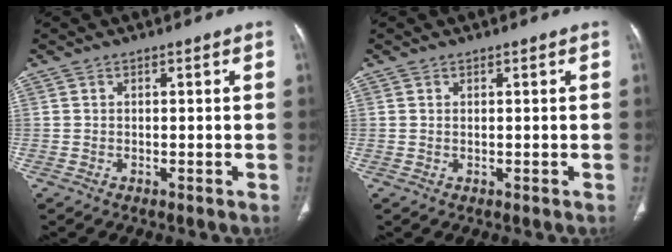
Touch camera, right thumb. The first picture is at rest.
{"total": 0.0}